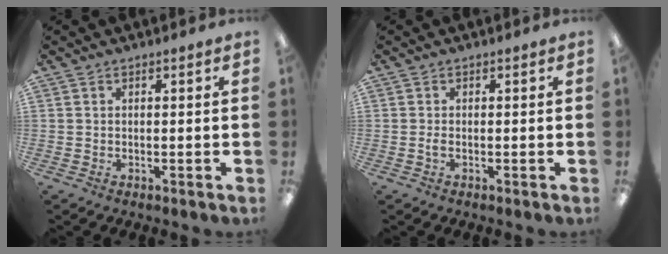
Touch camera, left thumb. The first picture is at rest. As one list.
[{"total": 0.9, "force": [-0.2, 0.3, 0.9], "torque": [-0.018, -0.002, -0.002]}]